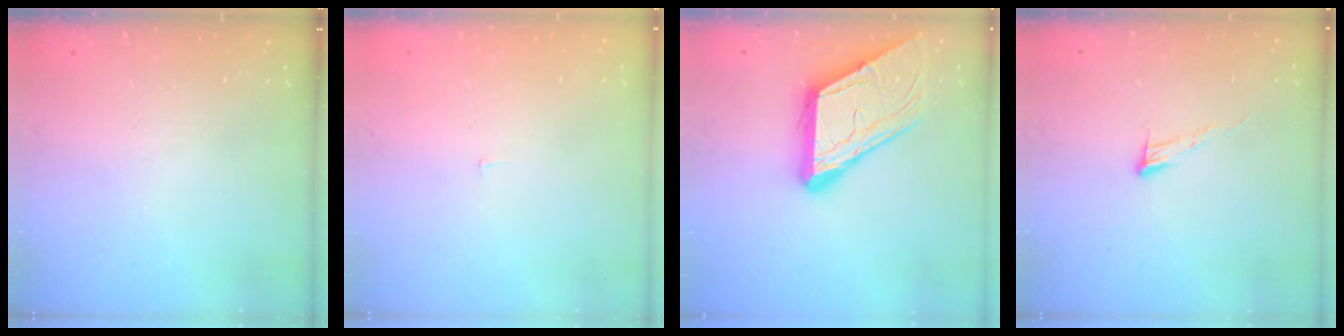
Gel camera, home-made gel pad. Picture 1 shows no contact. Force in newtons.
{"total": 1.9, "press": 1.9, "slide": 0.1}
{"total": 13.5, "press": 13.4, "slide": 1.6}
{"total": 6.4, "press": 6.4, "slide": 0.4}